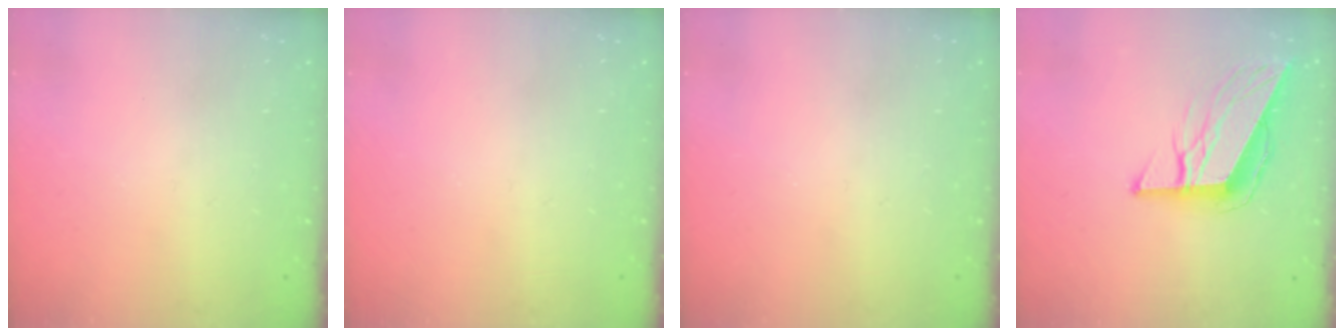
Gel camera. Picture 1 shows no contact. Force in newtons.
{"total": 0.0}
{"total": 0.0}
{"total": 10.5, "press": 10.3, "slide": 1.7}